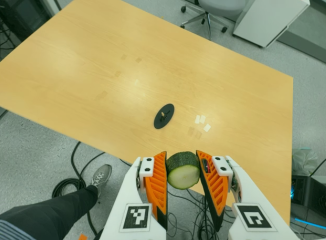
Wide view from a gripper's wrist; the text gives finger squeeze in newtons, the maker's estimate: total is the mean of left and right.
{"total": 10.8, "left": 10.0, "right": 11.6}